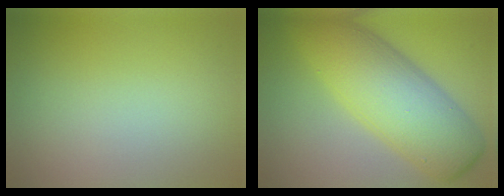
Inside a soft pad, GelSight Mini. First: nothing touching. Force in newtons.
{"total": 9.9, "press": 9.9, "slide": 0.1}